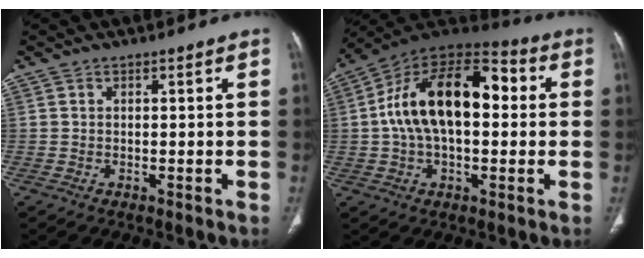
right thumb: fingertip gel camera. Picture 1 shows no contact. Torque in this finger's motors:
{"motor_torque": [2.51, 2.50, 1.08, -0.86, 0.44]}